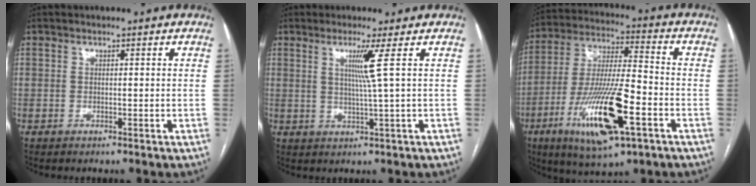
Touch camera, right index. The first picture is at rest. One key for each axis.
{"total": 4.2, "fx": 1.3, "fy": -1.7, "fz": 3.6, "tx": -0.072, "ty": -0.009, "tz": 0.030}
{"total": 18.5, "fx": -7.4, "fy": 3.3, "fz": 16.6, "tx": -0.340, "ty": -0.026, "tz": -0.127}